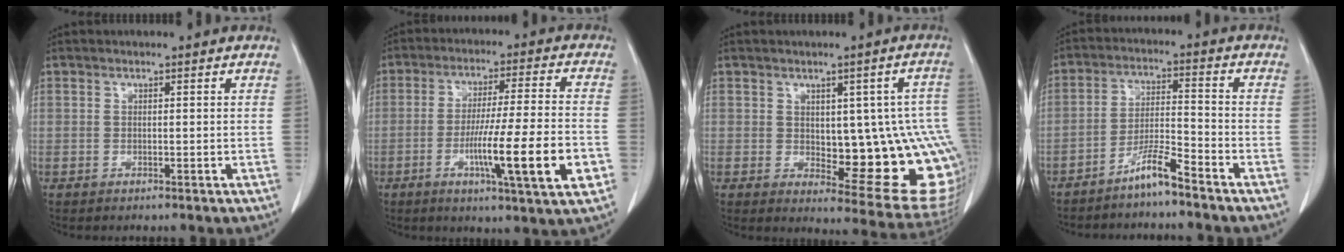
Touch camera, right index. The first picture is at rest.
{"total": 14.7, "force": [-4.5, 0.0, 14.0], "torque": [-0.230, -0.017, -0.074]}
{"total": 16.6, "force": [-1.0, 5.9, 15.5], "torque": [-0.131, 0.015, 0.009]}
{"total": 5.8, "force": [-4.7, -0.2, 3.3], "torque": [-0.065, -0.006, -0.093]}